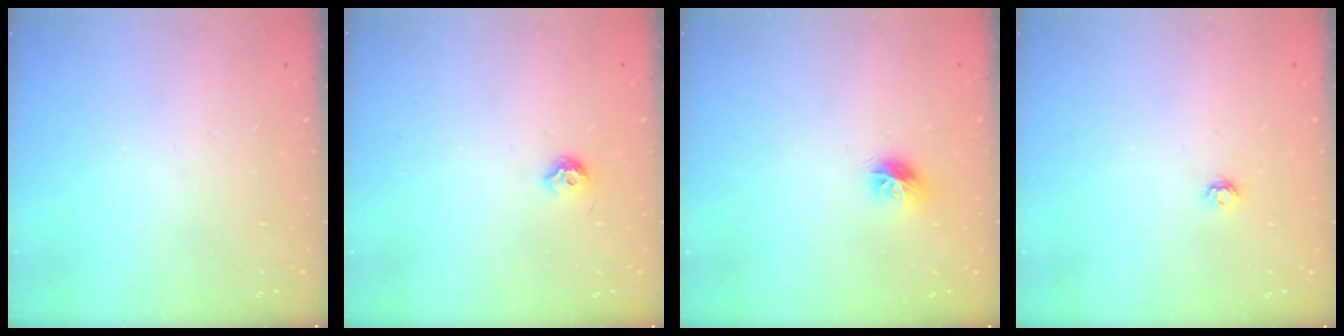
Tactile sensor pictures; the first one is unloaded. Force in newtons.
{"total": 6.1, "press": 6.0, "slide": 0.9}
{"total": 7.7, "press": 7.7, "slide": 0.2}
{"total": 3.8, "press": 3.8, "slide": 0.6}